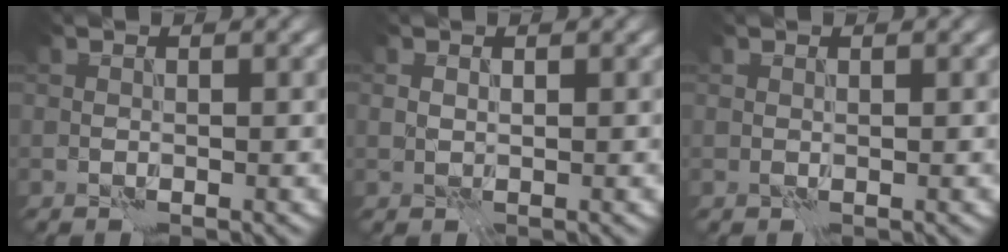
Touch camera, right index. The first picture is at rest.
{"total": 0.5, "force": [0.1, 0.4, 0.3], "torque": [-0.008, 0.000, 0.004]}
{"total": 0.0}